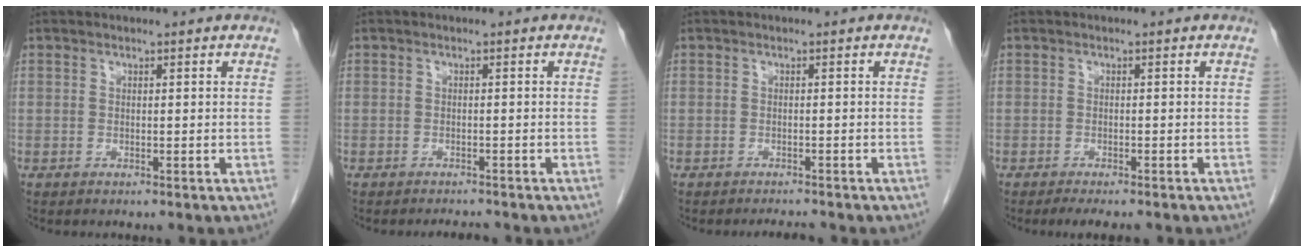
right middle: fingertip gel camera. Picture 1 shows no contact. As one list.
[{"total": 1.6, "force": [-1.6, 0.1, 0.2], "torque": [-0.006, -0.008, -0.018]}, {"total": 1.6, "force": [-1.5, -0.2, 0.3], "torque": [-0.007, -0.008, -0.018]}, {"total": 4.3, "force": [-3.6, 0.9, 2.2], "torque": [-0.026, -0.009, -0.050]}]